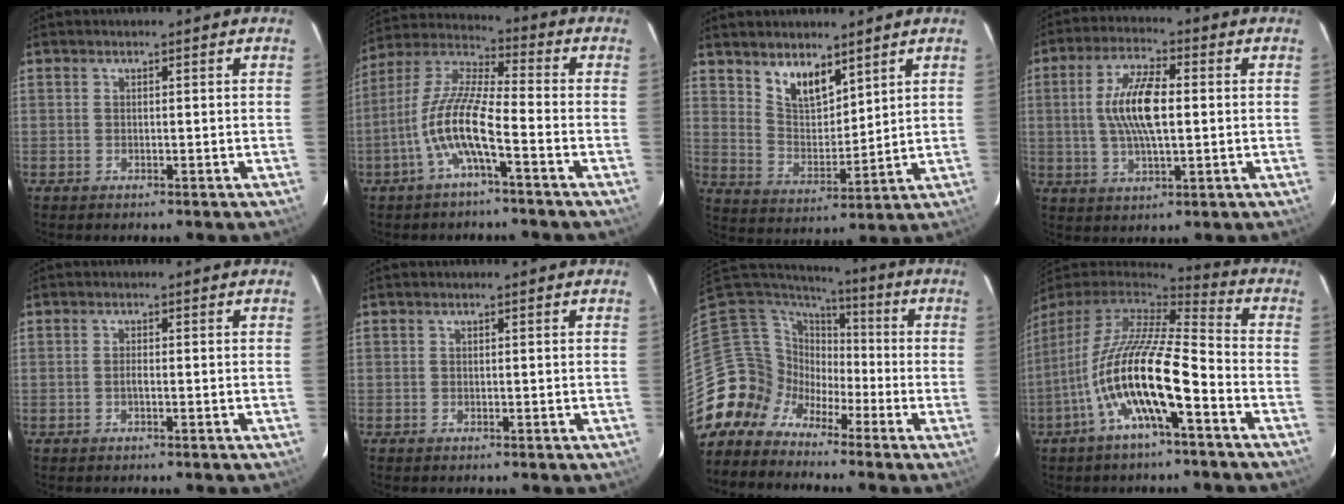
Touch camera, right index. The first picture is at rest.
{"total": 11.0, "force": [-4.6, 1.7, 9.8], "torque": [-0.210, 0.004, -0.093]}
{"total": 8.4, "force": [6.1, 3.9, 4.3], "torque": [-0.068, -0.001, 0.121]}
{"total": 10.5, "force": [0.6, 3.6, 9.9], "torque": [-0.193, 0.009, 0.012]}
{"total": 0.8, "force": [-0.4, 0.2, 0.7], "torque": [-0.014, 0.000, -0.007]}
{"total": 0.0}
{"total": 8.1, "force": [-4.5, 6.7, 0.1], "torque": [-0.012, 0.045, -0.112]}
{"total": 17.0, "force": [-6.7, 3.6, 15.2], "torque": [-0.279, -0.023, -0.132]}